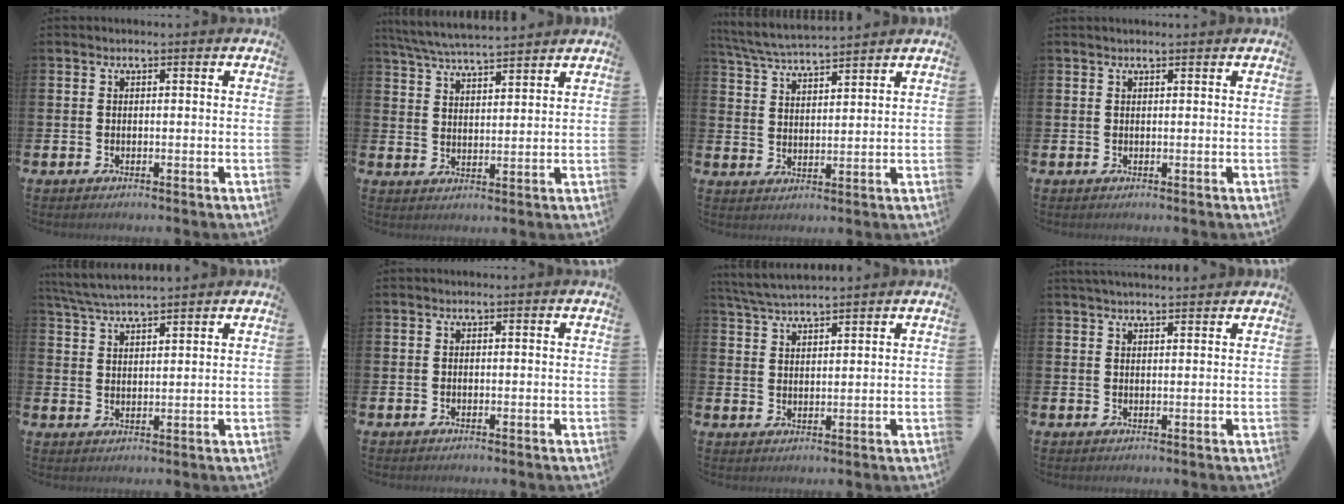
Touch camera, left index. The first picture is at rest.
{"total": 5.9, "force": [5.8, 0.3, 1.3], "torque": [-0.041, -0.029, 0.103]}
{"total": 5.3, "force": [5.2, 0.2, 1.0], "torque": [-0.036, -0.029, 0.090]}
{"total": 0.6, "force": [0.6, 0.0, 0.2], "torque": [0.004, -0.003, 0.009]}
{"total": 4.9, "force": [4.7, 0.1, 1.2], "torque": [-0.037, -0.020, 0.085]}
{"total": 0.0}
{"total": 4.2, "force": [4.1, 0.1, 0.9], "torque": [-0.027, -0.018, 0.075]}
{"total": 2.4, "force": [2.3, 0.2, 0.5], "torque": [-0.006, -0.008, 0.041]}